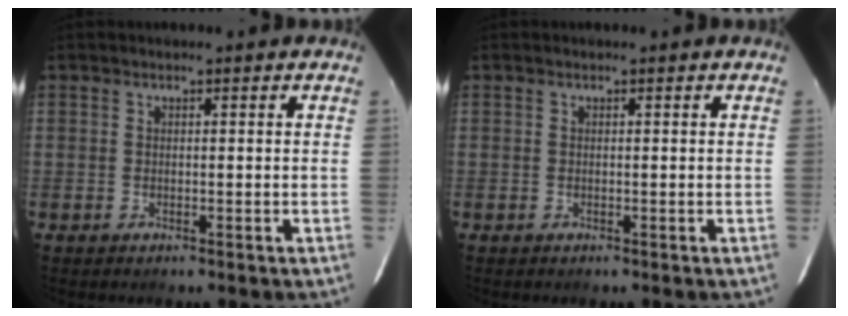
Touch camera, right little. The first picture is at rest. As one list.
[{"total": 0.0}]